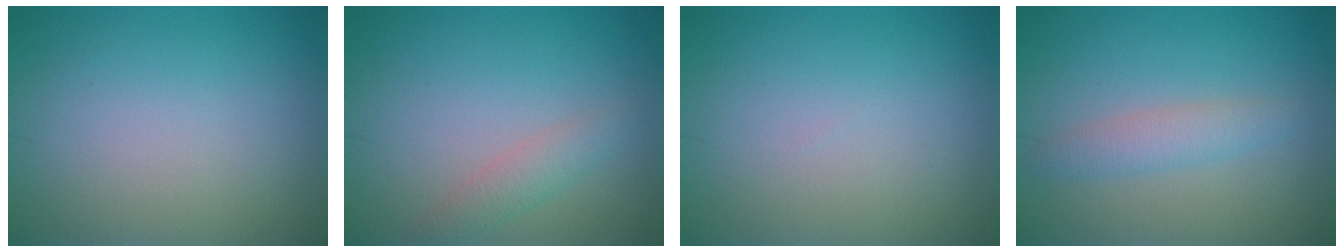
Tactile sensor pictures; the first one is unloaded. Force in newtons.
{"total": 1.8, "press": 1.8, "slide": 0.1}
{"total": 0.0}
{"total": 2.1, "press": 2.1, "slide": 0.1}